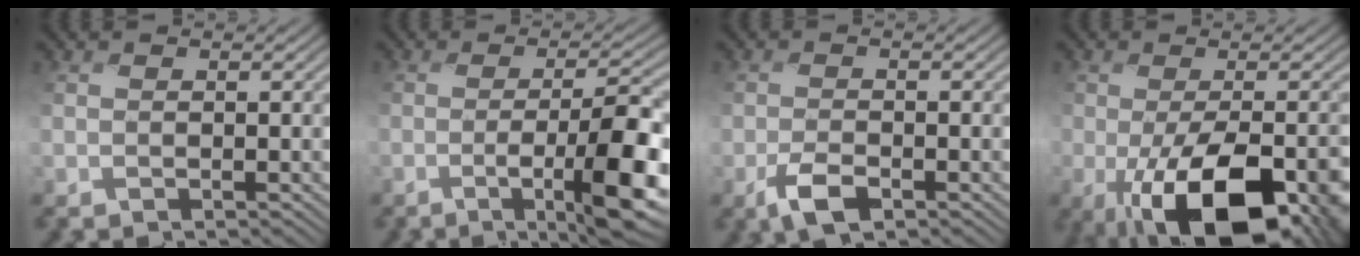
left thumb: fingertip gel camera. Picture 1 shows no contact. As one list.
[{"total": 9.9, "force": [-2.9, 2.1, 9.3], "torque": [-0.135, -0.008, -0.052]}, {"total": 3.6, "force": [-2.0, 1.5, 2.6], "torque": [-0.055, -0.005, -0.040]}, {"total": 16.7, "force": [-6.2, 7.7, 13.4], "torque": [-0.206, -0.041, -0.069]}]